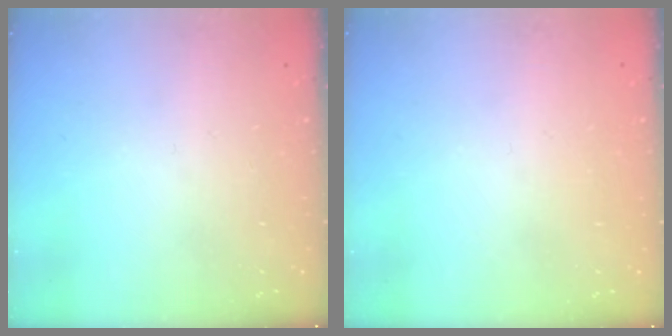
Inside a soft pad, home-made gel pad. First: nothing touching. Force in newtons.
{"total": 0.7, "press": 0.7, "slide": 0.1}